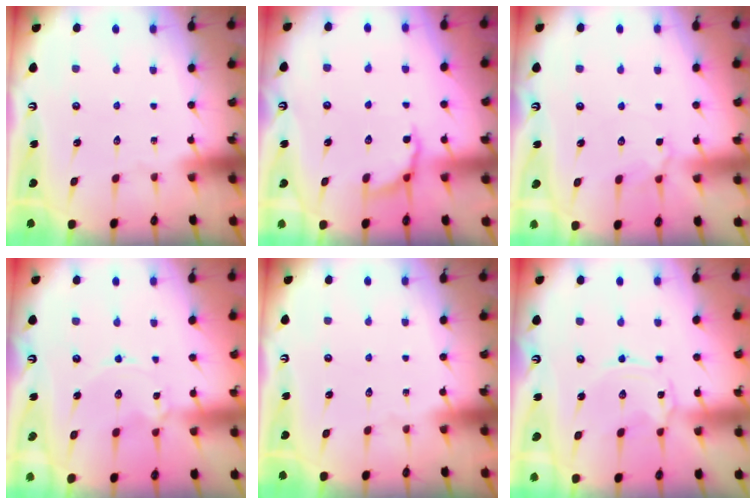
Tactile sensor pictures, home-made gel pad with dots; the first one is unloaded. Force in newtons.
{"total": 3.3, "press": 2.5, "slide": 2.2}
{"total": 3.0, "press": 2.9, "slide": 0.7}
{"total": 1.2, "press": 1.1, "slide": 0.1}
{"total": 0.0}
{"total": 1.0, "press": 1.0, "slide": 0.1}